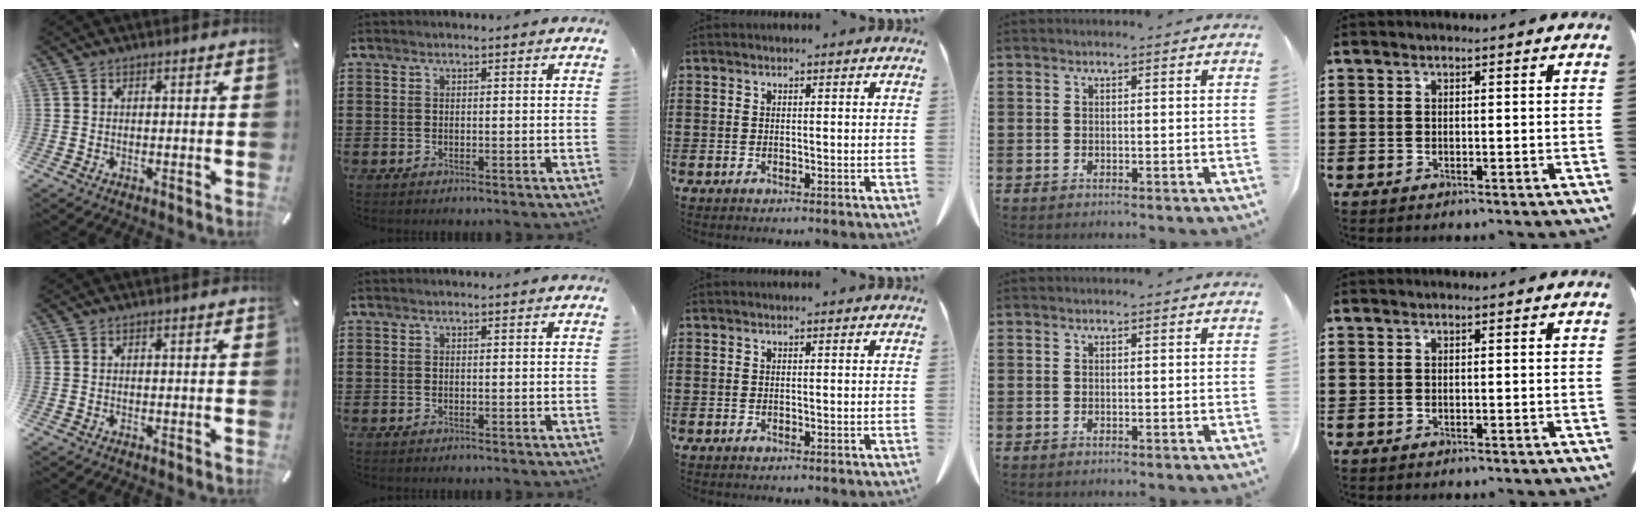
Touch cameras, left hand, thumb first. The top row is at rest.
{}